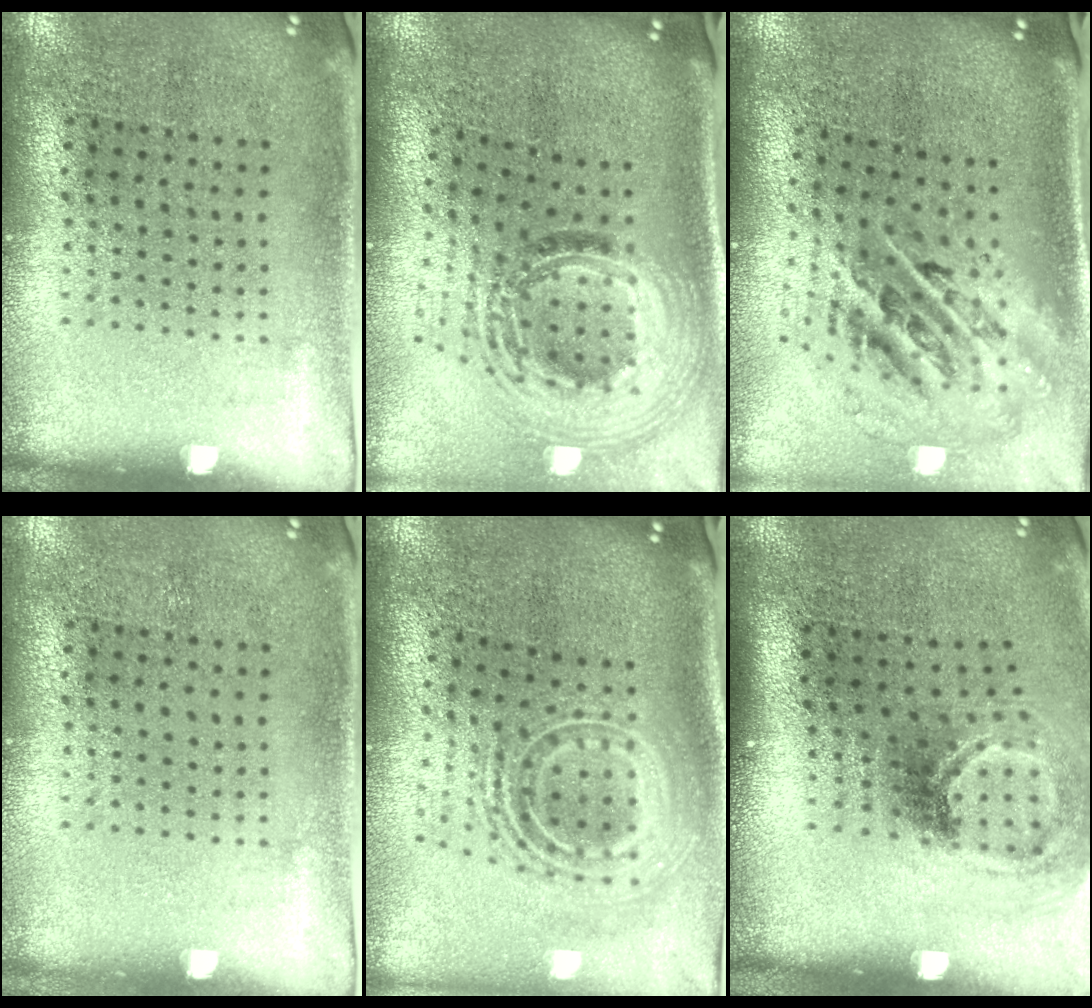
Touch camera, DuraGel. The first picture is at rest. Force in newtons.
{"total": 2.2, "press": 1.6, "slide": 1.4}
{"total": 2.4, "press": 1.6, "slide": 1.7}
{"total": 0.0}
{"total": 2.7, "press": 1.8, "slide": 1.9}
{"total": 2.1, "press": 1.3, "slide": 1.6}